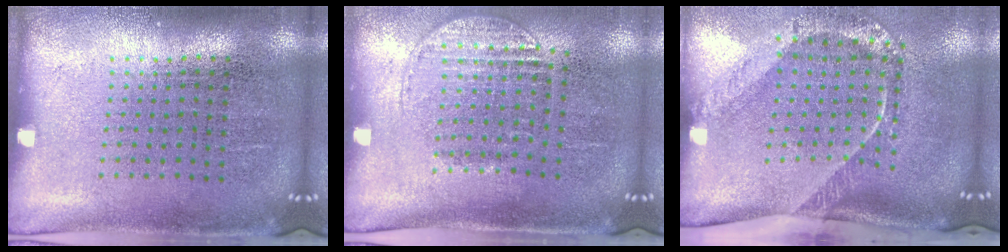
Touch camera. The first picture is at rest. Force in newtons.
{"total": 1.3, "press": 1.1, "slide": 0.6}
{"total": 2.6, "press": 1.7, "slide": 2.0}